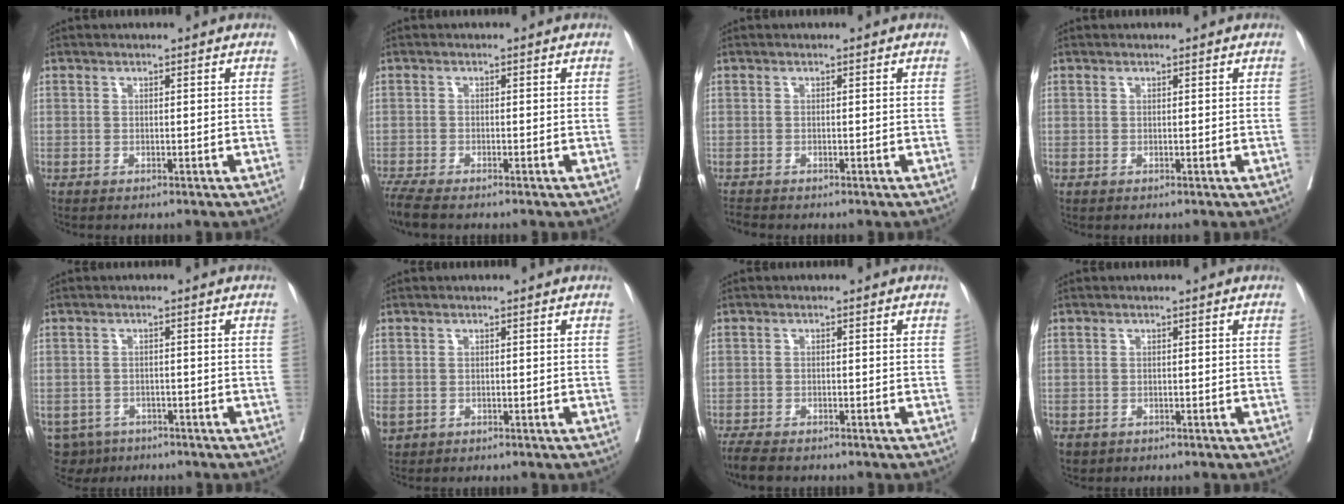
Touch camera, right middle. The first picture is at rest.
{"total": 4.5, "force": [-3.9, 0.3, 2.3], "torque": [-0.046, -0.014, -0.071]}
{"total": 1.0, "force": [-1.0, -0.2, 0.0], "torque": [-0.008, -0.005, -0.020]}
{"total": 0.0}
{"total": 6.5, "force": [-4.6, 4.4, 1.4], "torque": [-0.025, -0.003, -0.067]}
{"total": 3.2, "force": [-1.1, 2.5, 1.6], "torque": [-0.046, -0.001, -0.010]}
{"total": 4.9, "force": [-4.1, 1.1, 2.4], "torque": [-0.044, -0.012, -0.066]}
{"total": 2.4, "force": [-1.4, 1.7, 1.0], "torque": [-0.025, -0.004, -0.018]}